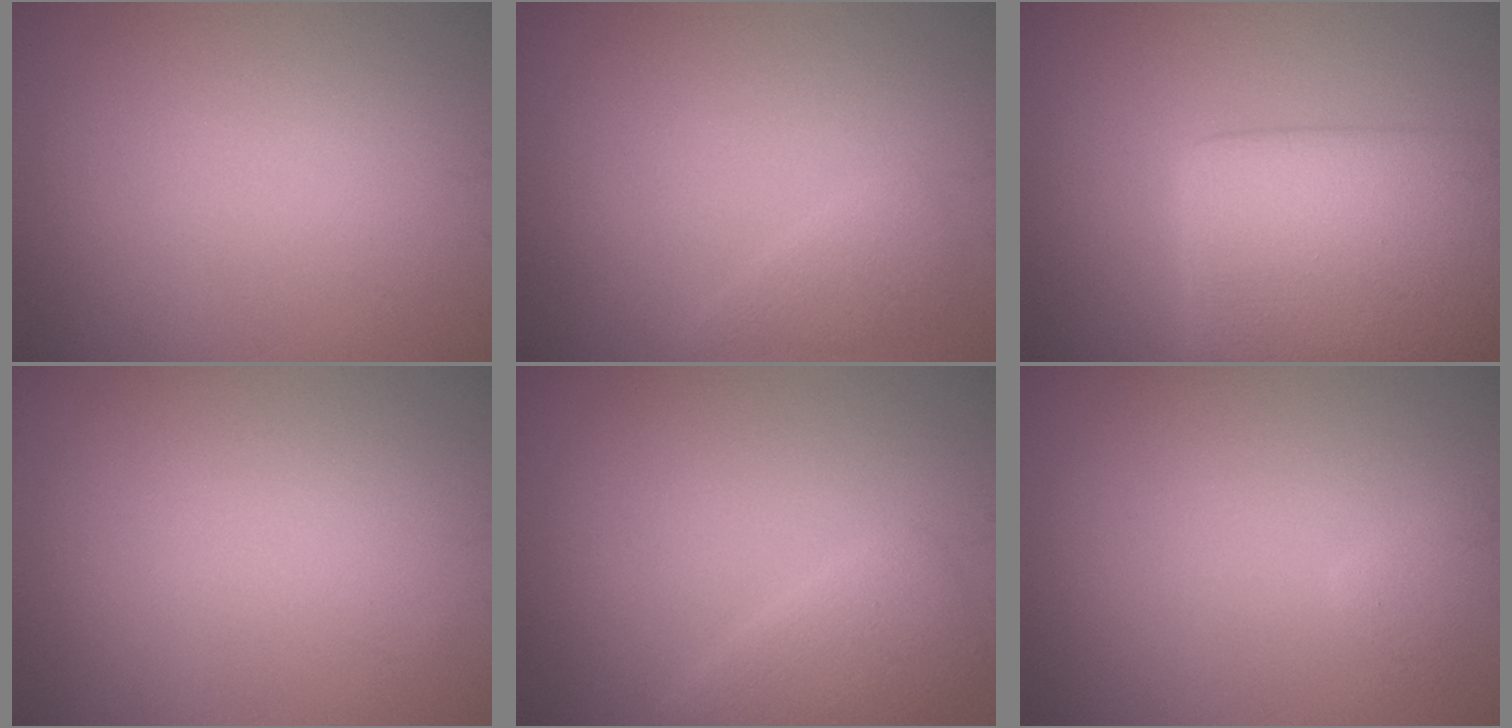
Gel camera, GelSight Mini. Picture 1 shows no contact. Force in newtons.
{"total": 1.4, "press": 1.4, "slide": 0.1}
{"total": 10.4, "press": 10.4, "slide": 0.2}
{"total": 0.0}
{"total": 2.6, "press": 2.6, "slide": 0.1}
{"total": 0.9, "press": 0.9, "slide": 0.1}